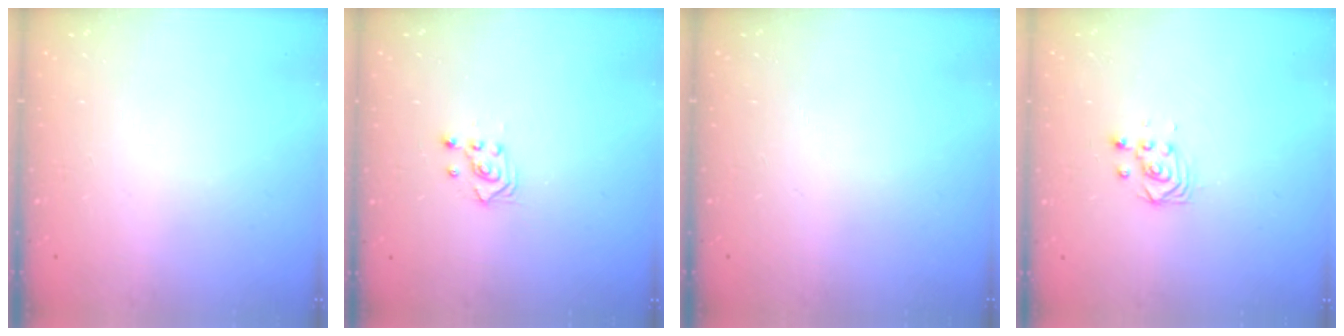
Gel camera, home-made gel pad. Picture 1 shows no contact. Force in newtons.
{"total": 2.9, "press": 2.9, "slide": 0.2}
{"total": 0.0}
{"total": 3.4, "press": 3.4, "slide": 0.1}